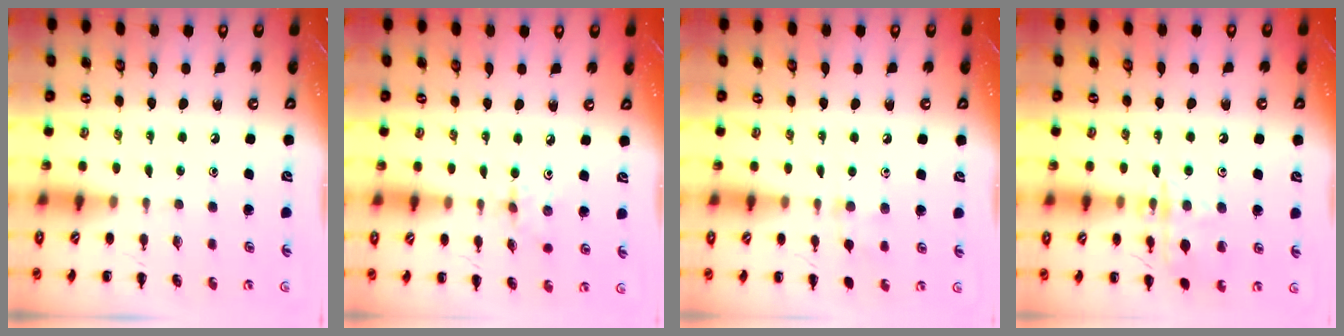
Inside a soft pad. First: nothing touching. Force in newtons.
{"total": 2.4, "press": 2.3, "slide": 0.8}
{"total": 7.0, "press": 6.7, "slide": 2.1}
{"total": 13.1, "press": 13.1, "slide": 0.6}